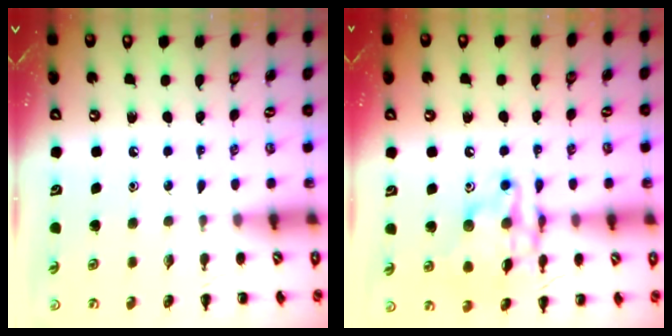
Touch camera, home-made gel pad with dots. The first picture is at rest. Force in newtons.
{"total": 14.6, "press": 14.5, "slide": 1.4}